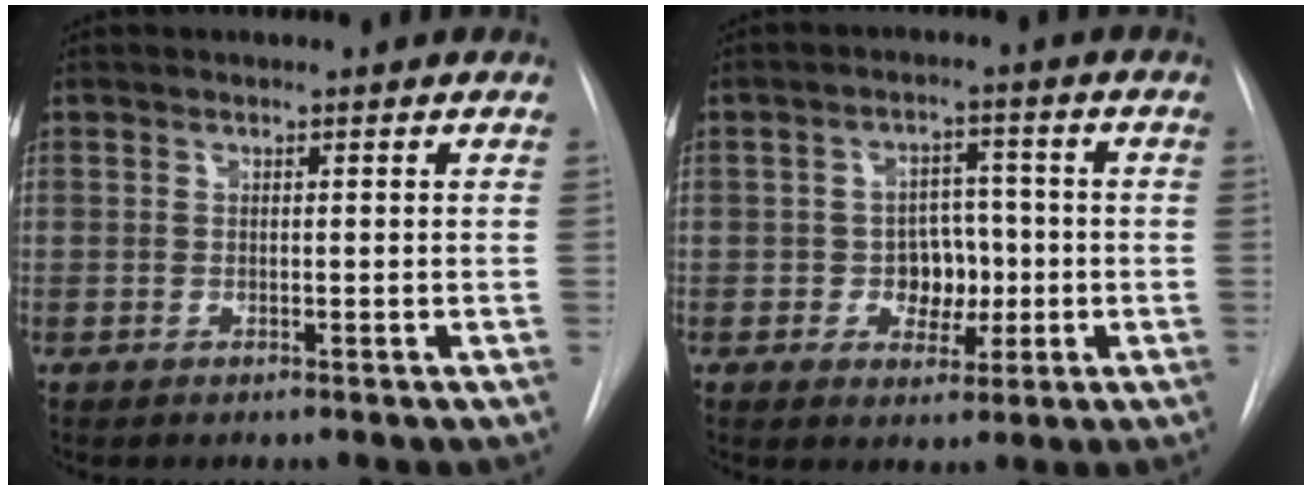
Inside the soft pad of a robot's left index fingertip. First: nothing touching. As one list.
[{"total": 5.6, "force": [-1.0, 4.3, 3.5], "torque": [-0.047, 0.014, -0.010]}]